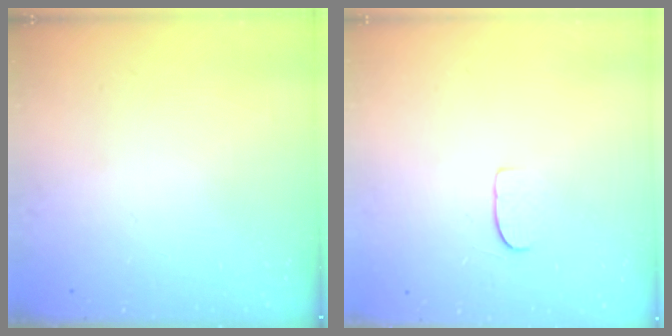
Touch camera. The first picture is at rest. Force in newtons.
{"total": 4.8, "press": 4.7, "slide": 0.6}